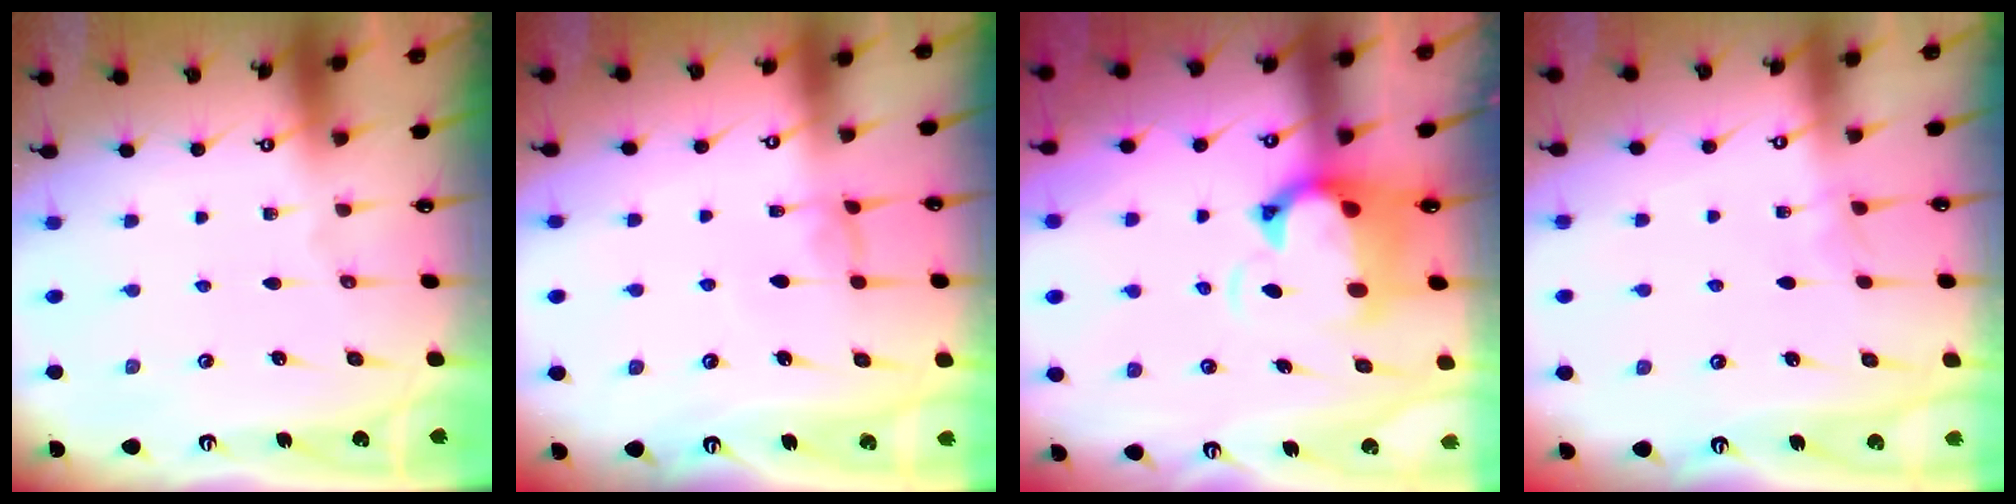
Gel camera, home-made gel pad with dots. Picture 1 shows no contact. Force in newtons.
{"total": 1.1, "press": 1.0, "slide": 0.5}
{"total": 3.0, "press": 2.7, "slide": 1.3}
{"total": 3.7, "press": 3.6, "slide": 0.3}